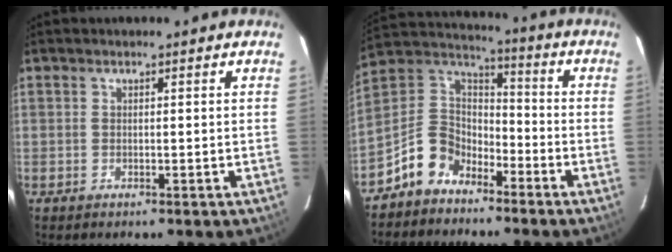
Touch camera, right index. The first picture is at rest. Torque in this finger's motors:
{"motor_torque": [0.38, -0.44, -0.04, -0.10]}